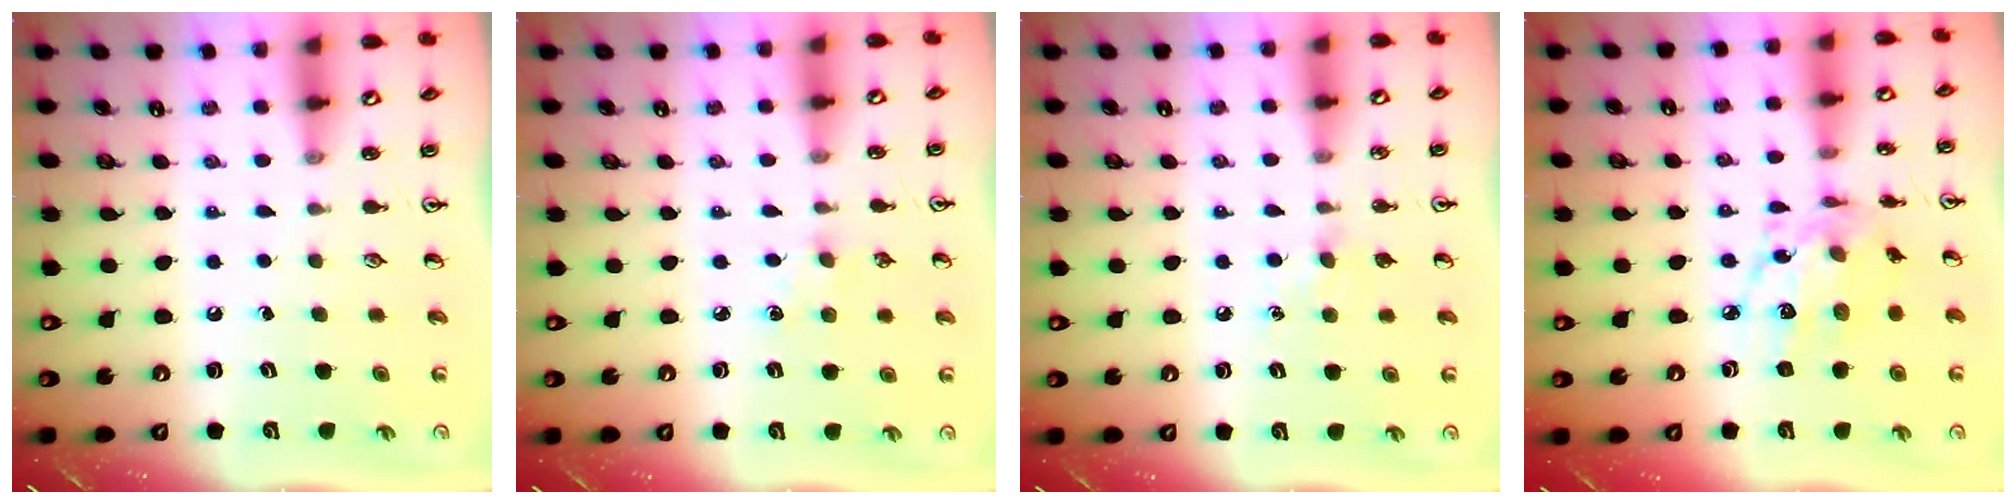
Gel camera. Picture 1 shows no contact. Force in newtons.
{"total": 3.3, "press": 3.3, "slide": 0.4}
{"total": 5.4, "press": 5.3, "slide": 0.8}
{"total": 12.1, "press": 12.1, "slide": 0.8}